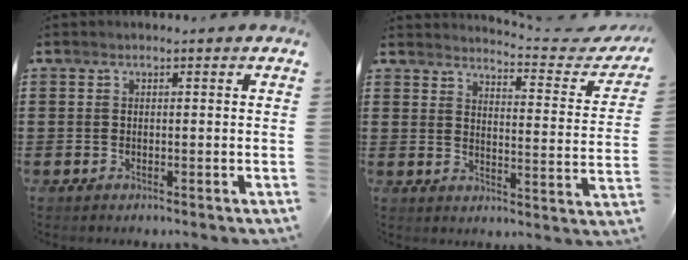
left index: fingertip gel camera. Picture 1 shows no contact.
{"total": 3.4, "force": [3.2, -0.3, 1.1], "torque": [-0.027, -0.034, 0.044]}